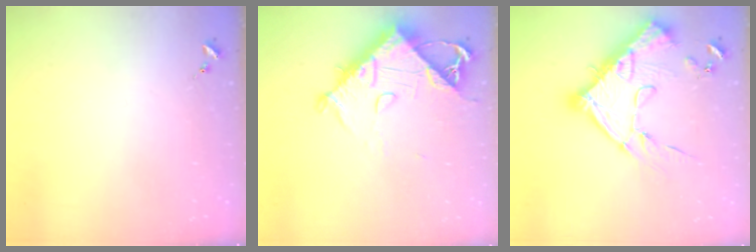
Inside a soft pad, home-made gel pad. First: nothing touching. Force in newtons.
{"total": 12.5, "press": 12.5, "slide": 1.3}
{"total": 20.7, "press": 20.6, "slide": 2.2}